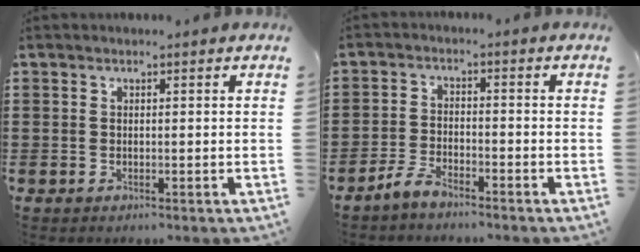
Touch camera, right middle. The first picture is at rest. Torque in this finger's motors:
{"motor_torque": [0.89, -0.53, 0.05, 0.04]}